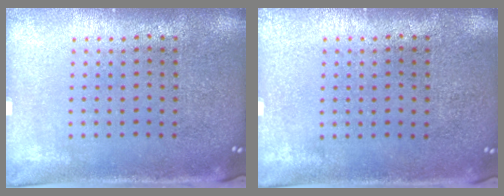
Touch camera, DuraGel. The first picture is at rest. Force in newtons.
{"total": 0.0}